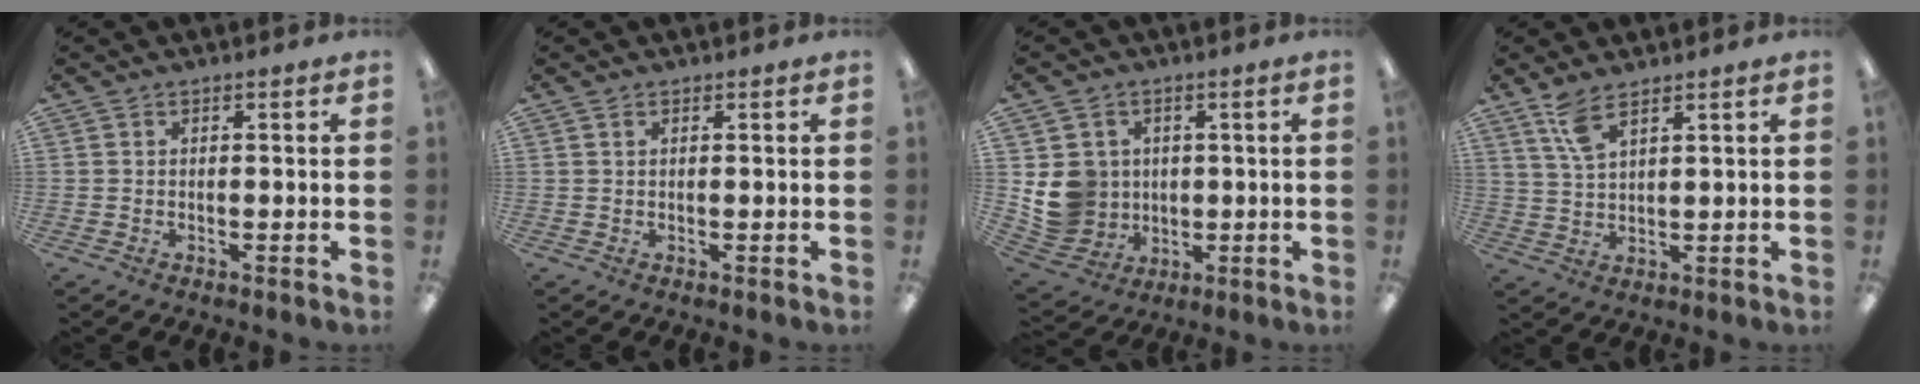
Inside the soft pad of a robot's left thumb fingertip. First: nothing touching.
{"total": 0.7, "force": [0.4, 0.3, 0.4], "torque": [-0.009, 0.003, 0.007]}
{"total": 9.3, "force": [1.0, 8.9, 2.2], "torque": [-0.064, 0.002, 0.033]}
{"total": 6.3, "force": [4.5, 2.2, 3.8], "torque": [-0.087, -0.009, 0.083]}